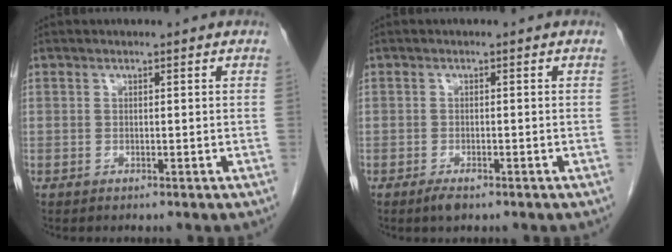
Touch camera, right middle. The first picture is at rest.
{"total": 1.9, "force": [-1.3, 0.7, 1.3], "torque": [-0.026, -0.002, -0.018]}